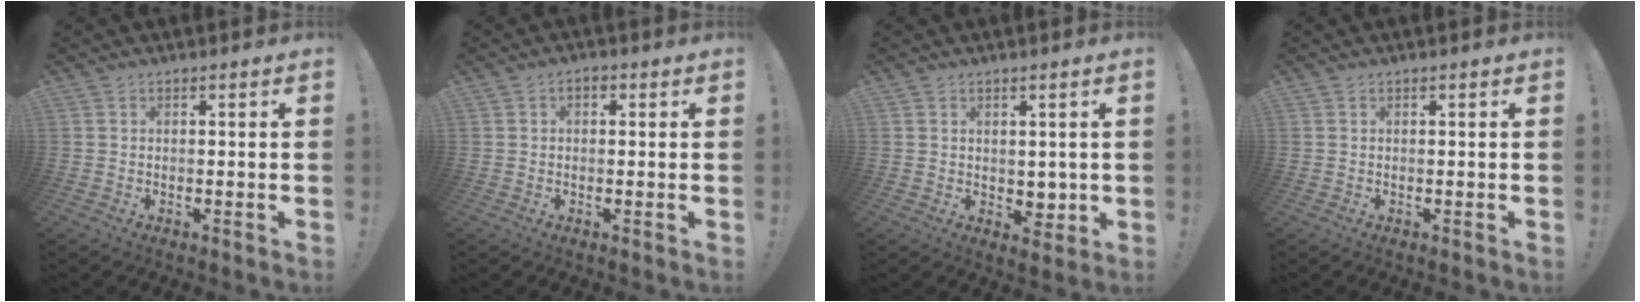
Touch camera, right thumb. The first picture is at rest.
{"total": 1.6, "force": [-0.1, 1.2, 1.1], "torque": [-0.024, 0.008, -0.001]}
{"total": 4.4, "force": [1.2, 3.8, 1.8], "torque": [0.000, -0.014, 0.022]}
{"total": 0.0}